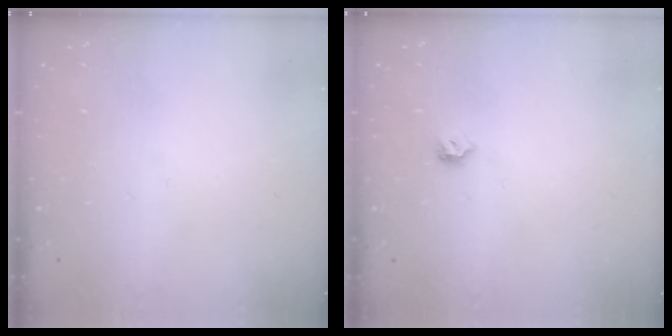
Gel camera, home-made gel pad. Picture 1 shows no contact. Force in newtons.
{"total": 4.8, "press": 4.7, "slide": 1.0}